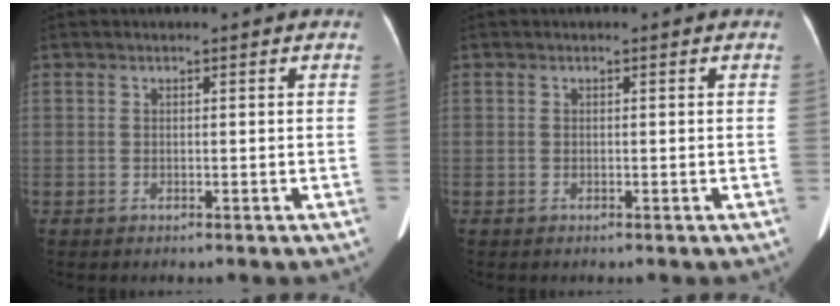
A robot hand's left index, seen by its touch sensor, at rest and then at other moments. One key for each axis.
{"total": 0.0}